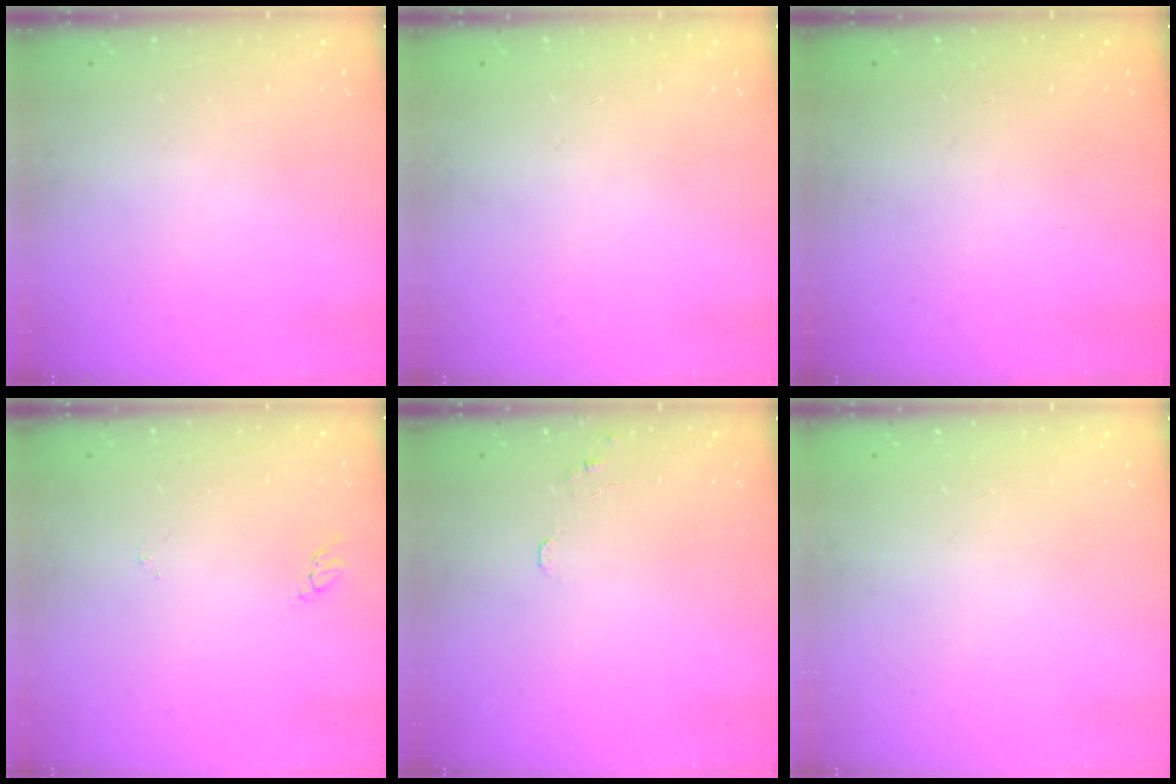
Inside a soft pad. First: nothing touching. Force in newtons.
{"total": 0.0}
{"total": 0.0}
{"total": 2.2, "press": 2.2, "slide": 0.2}
{"total": 4.8, "press": 4.8, "slide": 0.4}
{"total": 0.0}